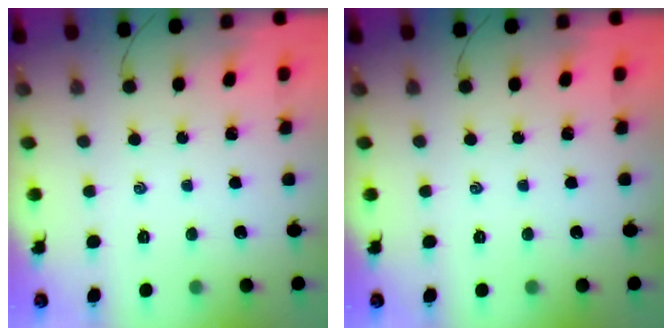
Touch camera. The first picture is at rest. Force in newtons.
{"total": 0.0}